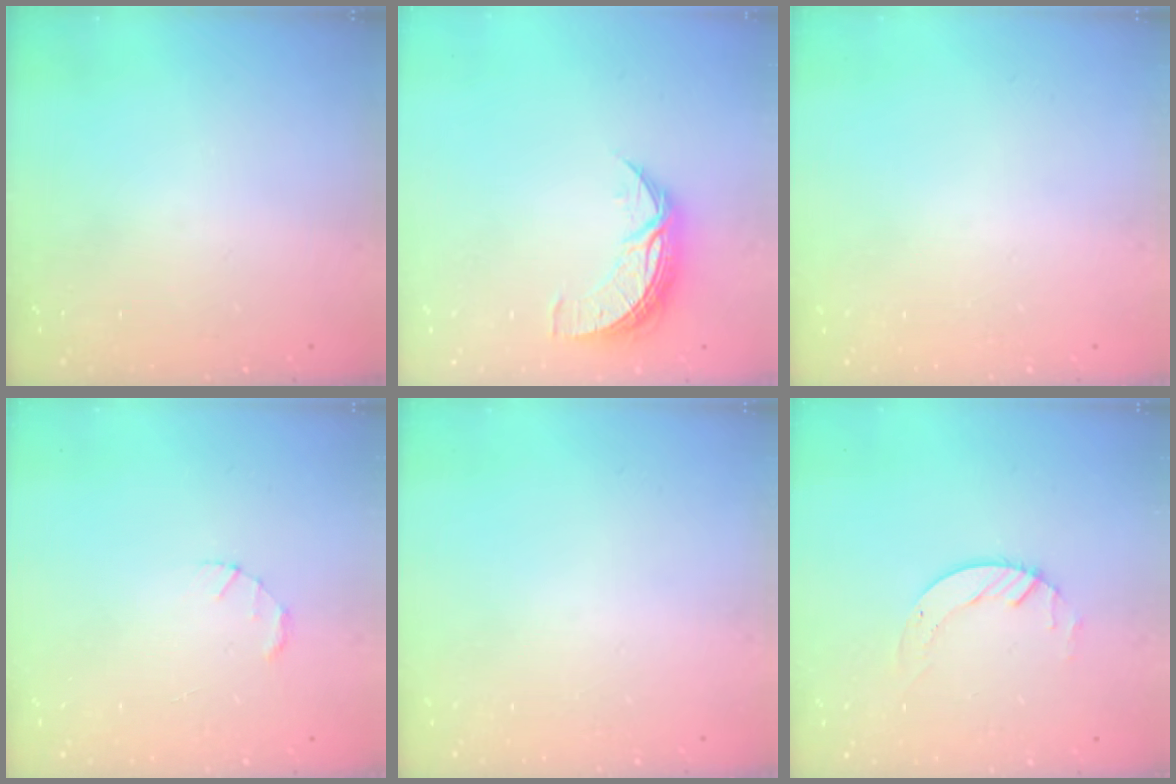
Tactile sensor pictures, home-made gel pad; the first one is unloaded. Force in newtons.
{"total": 8.3, "press": 8.3, "slide": 0.5}
{"total": 0.0}
{"total": 1.5, "press": 1.5, "slide": 0.3}
{"total": 0.0}
{"total": 4.2, "press": 4.1, "slide": 0.5}